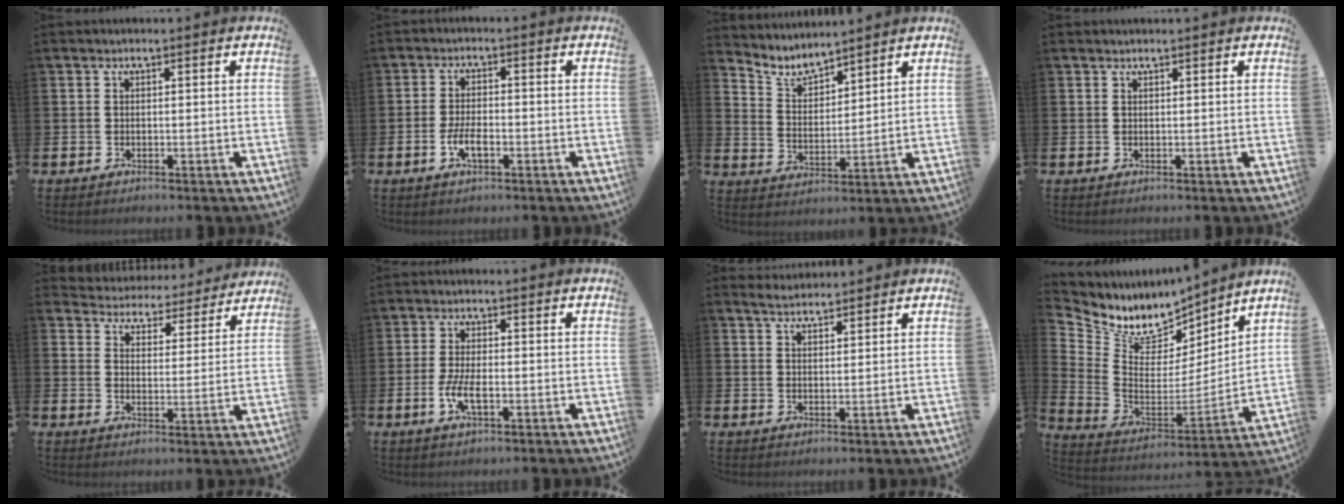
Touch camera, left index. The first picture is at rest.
{"total": 3.6, "force": [-1.1, 1.5, 3.1], "torque": [-0.054, -0.001, -0.022]}
{"total": 4.9, "force": [4.8, 0.8, 0.8], "torque": [-0.036, -0.032, 0.083]}
{"total": 0.7, "force": [0.7, 0.1, 0.0], "torque": [0.014, -0.005, 0.010]}
{"total": 4.6, "force": [4.4, 1.2, -0.3], "torque": [-0.013, -0.046, 0.071]}
{"total": 4.0, "force": [-1.2, 1.4, 3.6], "torque": [-0.059, -0.001, -0.024]}
{"total": 3.2, "force": [3.1, 0.6, 0.4], "torque": [-0.009, -0.012, 0.057]}
{"total": 8.9, "force": [7.6, 4.4, 1.9], "torque": [-0.078, -0.049, 0.137]}